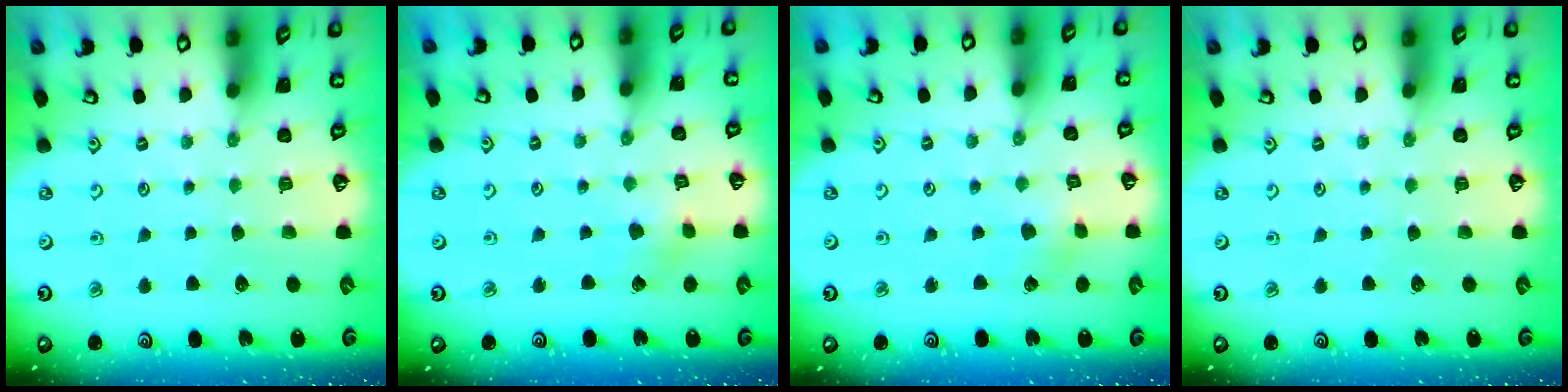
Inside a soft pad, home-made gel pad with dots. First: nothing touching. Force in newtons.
{"total": 2.1, "press": 2.1, "slide": 0.2}
{"total": 2.0, "press": 2.0, "slide": 0.1}
{"total": 0.0}